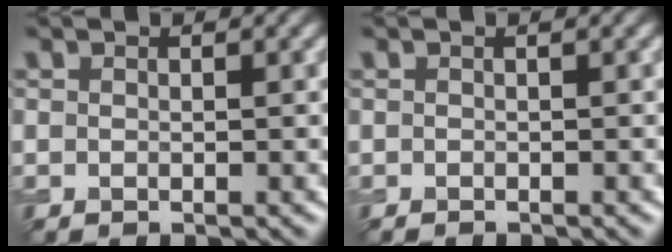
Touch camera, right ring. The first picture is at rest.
{"total": 0.7, "force": [-0.5, 0.3, 0.4], "torque": [0.000, -0.005, -0.008]}